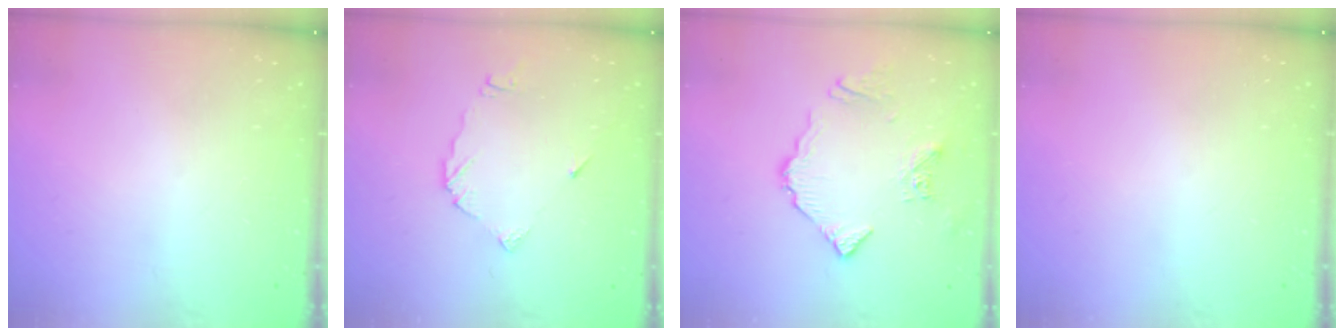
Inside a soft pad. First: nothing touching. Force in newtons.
{"total": 5.5, "press": 5.5, "slide": 0.3}
{"total": 8.8, "press": 8.8, "slide": 0.9}
{"total": 0.0}